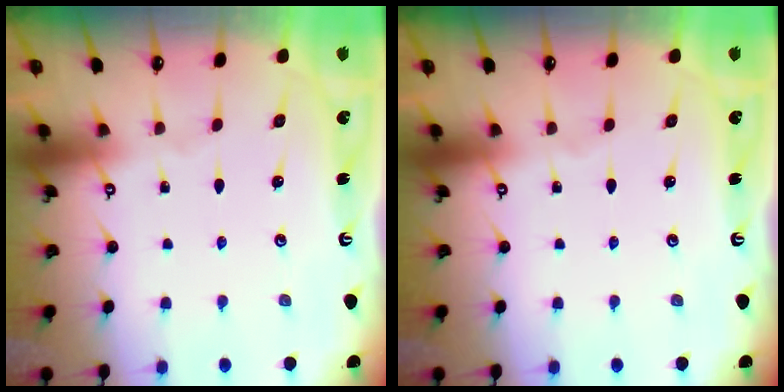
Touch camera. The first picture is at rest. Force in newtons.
{"total": 0.0}